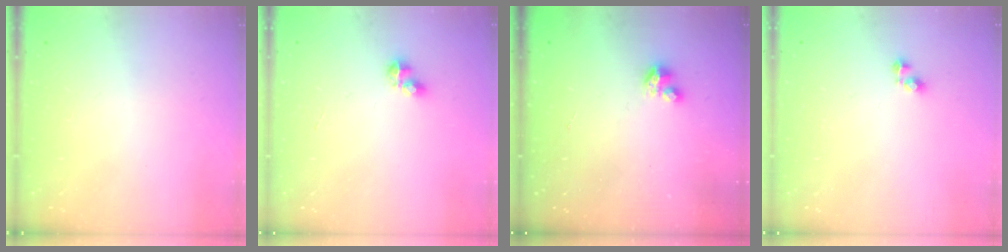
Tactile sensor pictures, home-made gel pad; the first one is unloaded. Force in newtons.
{"total": 4.8, "press": 4.8, "slide": 0.6}
{"total": 2.9, "press": 2.9, "slide": 0.2}
{"total": 2.7, "press": 2.7, "slide": 0.4}